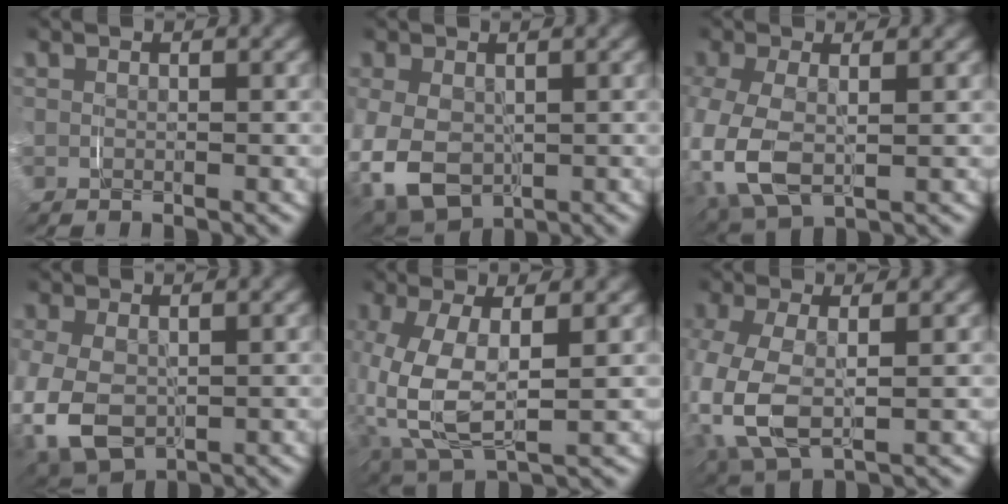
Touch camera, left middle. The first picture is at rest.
{"total": 10.2, "force": [-2.6, 8.6, 4.8], "torque": [-0.153, -0.052, -0.029]}
{"total": 7.9, "force": [-1.8, 5.7, 5.2], "torque": [-0.159, -0.033, -0.016]}
{"total": 8.5, "force": [-2.1, 7.0, 4.5], "torque": [-0.145, -0.044, -0.022]}
{"total": 8.4, "force": [-0.2, 5.0, 6.8], "torque": [-0.172, -0.022, 0.010]}
{"total": 8.6, "force": [-1.4, 5.9, 6.1], "torque": [-0.176, -0.029, -0.009]}